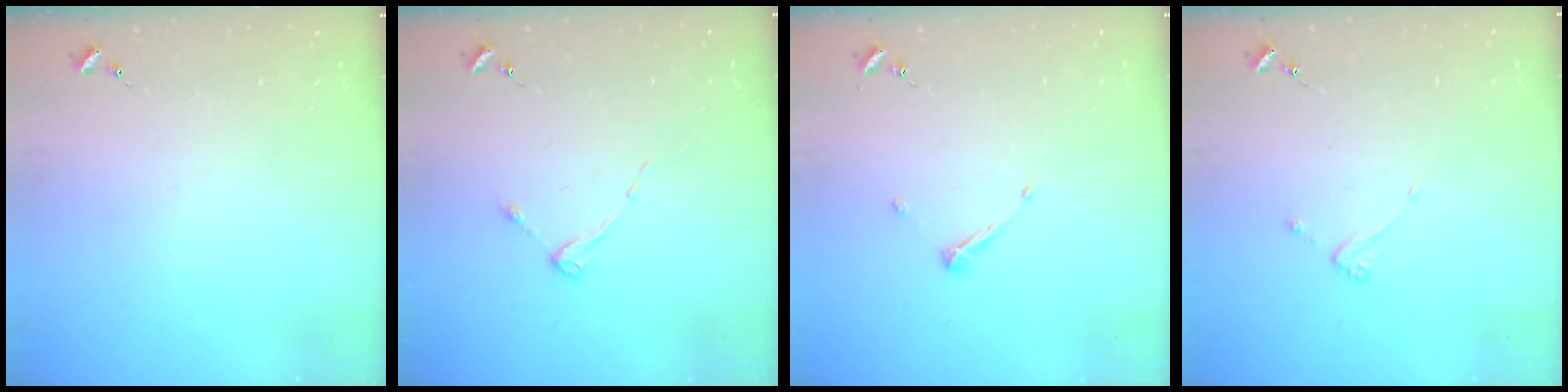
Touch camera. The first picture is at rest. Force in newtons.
{"total": 3.0, "press": 3.0, "slide": 0.4}
{"total": 5.8, "press": 5.8, "slide": 0.7}
{"total": 3.4, "press": 3.4, "slide": 0.1}